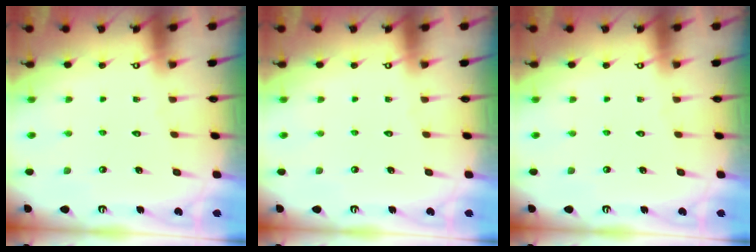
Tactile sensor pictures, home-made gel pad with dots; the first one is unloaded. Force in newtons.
{"total": 0.0}
{"total": 0.0}